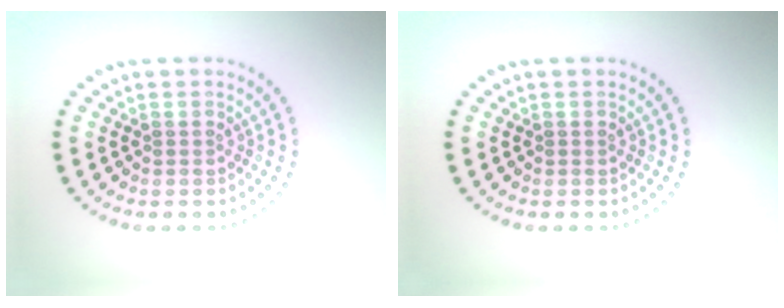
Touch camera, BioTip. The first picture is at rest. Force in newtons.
{"total": 0.0}